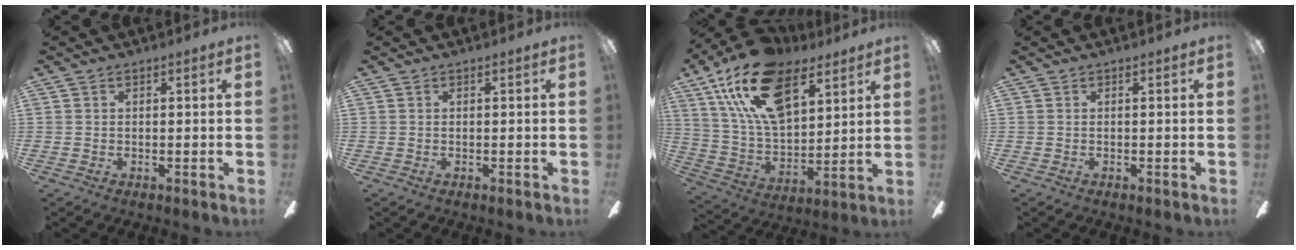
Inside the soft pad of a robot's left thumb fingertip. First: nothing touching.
{"total": 0.0}
{"total": 22.5, "force": [12.2, 11.9, 14.7], "torque": [-0.280, -0.041, 0.217]}
{"total": 0.0}